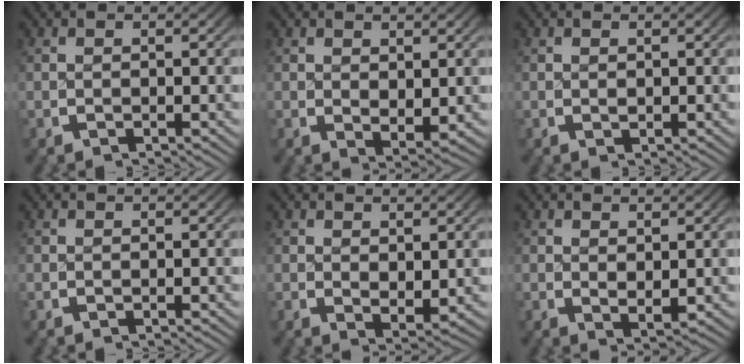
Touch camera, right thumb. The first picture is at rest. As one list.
[{"total": 1.9, "force": [0.8, 1.1, 1.4], "torque": [-0.020, -0.010, 0.021]}, {"total": 0.6, "force": [0.2, 0.3, 0.4], "torque": [-0.007, -0.004, 0.008]}, {"total": 0.0}, {"total": 2.0, "force": [0.8, 1.1, 1.5], "torque": [-0.022, -0.011, 0.021]}, {"total": 1.5, "force": [0.8, 0.7, 1.1], "torque": [-0.017, -0.008, 0.022]}]